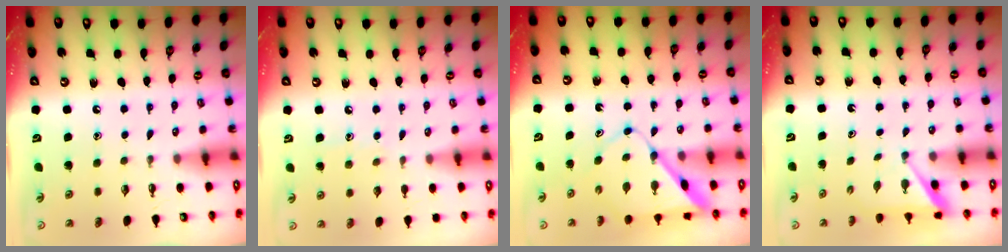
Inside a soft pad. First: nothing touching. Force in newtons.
{"total": 5.0, "press": 5.0, "slide": 0.6}
{"total": 8.0, "press": 8.0, "slide": 0.7}
{"total": 3.0, "press": 3.0, "slide": 0.3}